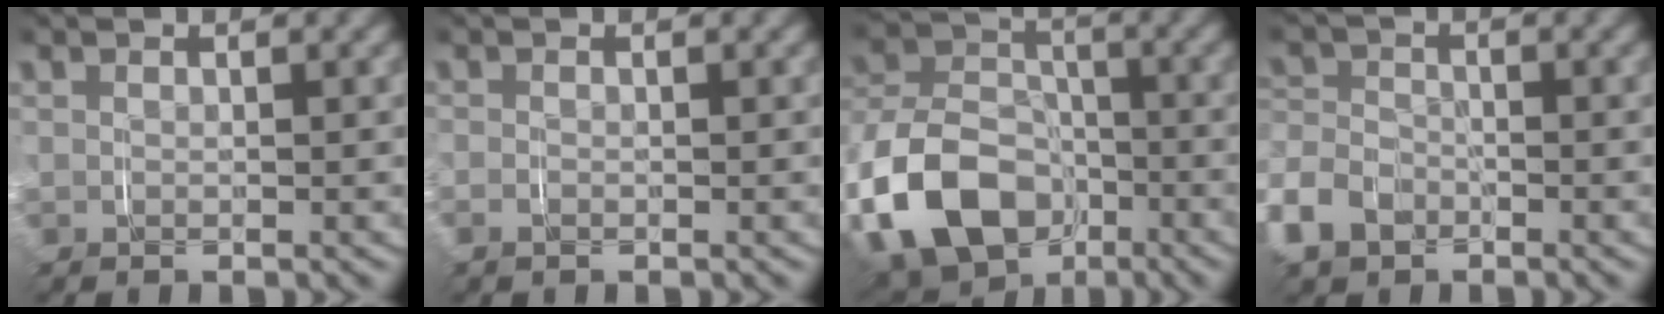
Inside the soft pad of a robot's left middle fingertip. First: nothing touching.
{"total": 0.8, "force": [-0.3, 0.6, 0.4], "torque": [-0.015, -0.004, -0.006]}
{"total": 14.6, "force": [-5.5, 11.9, 6.4], "torque": [-0.164, -0.050, -0.090]}
{"total": 5.3, "force": [-2.6, 4.2, 2.0], "torque": [-0.066, -0.014, -0.045]}